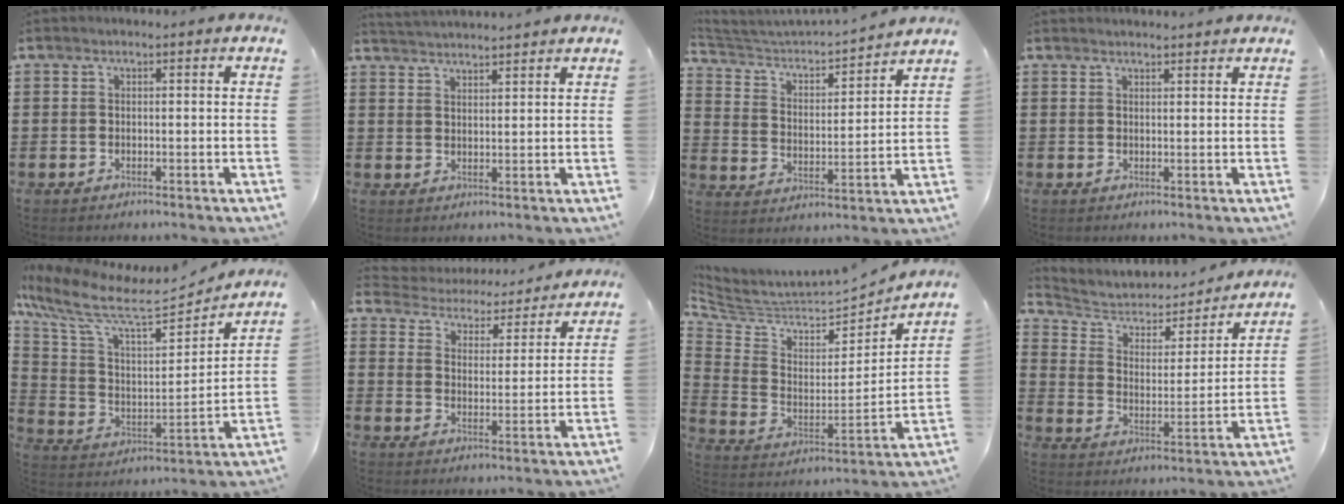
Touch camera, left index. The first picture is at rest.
{"total": 2.5, "force": [2.5, -0.4, -0.1], "torque": [-0.006, -0.008, 0.047]}
{"total": 3.5, "force": [3.2, 0.4, 1.1], "torque": [-0.047, -0.035, 0.044]}
{"total": 1.3, "force": [1.3, -0.1, 0.1], "torque": [-0.005, -0.002, 0.026]}
{"total": 9.6, "force": [8.0, 2.2, 4.8], "torque": [-0.130, -0.058, 0.133]}
{"total": 4.0, "force": [4.0, 0.2, -0.1], "torque": [-0.026, -0.036, 0.061]}
{"total": 4.6, "force": [4.4, 1.2, 0.8], "torque": [-0.047, -0.048, 0.074]}
{"total": 4.2, "force": [3.6, 2.0, 0.9], "torque": [-0.044, -0.029, 0.054]}